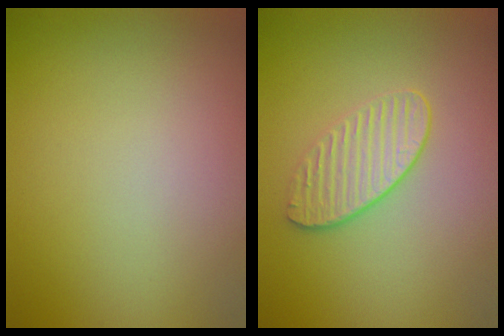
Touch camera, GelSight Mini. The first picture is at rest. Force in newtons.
{"total": 2.2, "press": 1.8, "slide": 1.2}